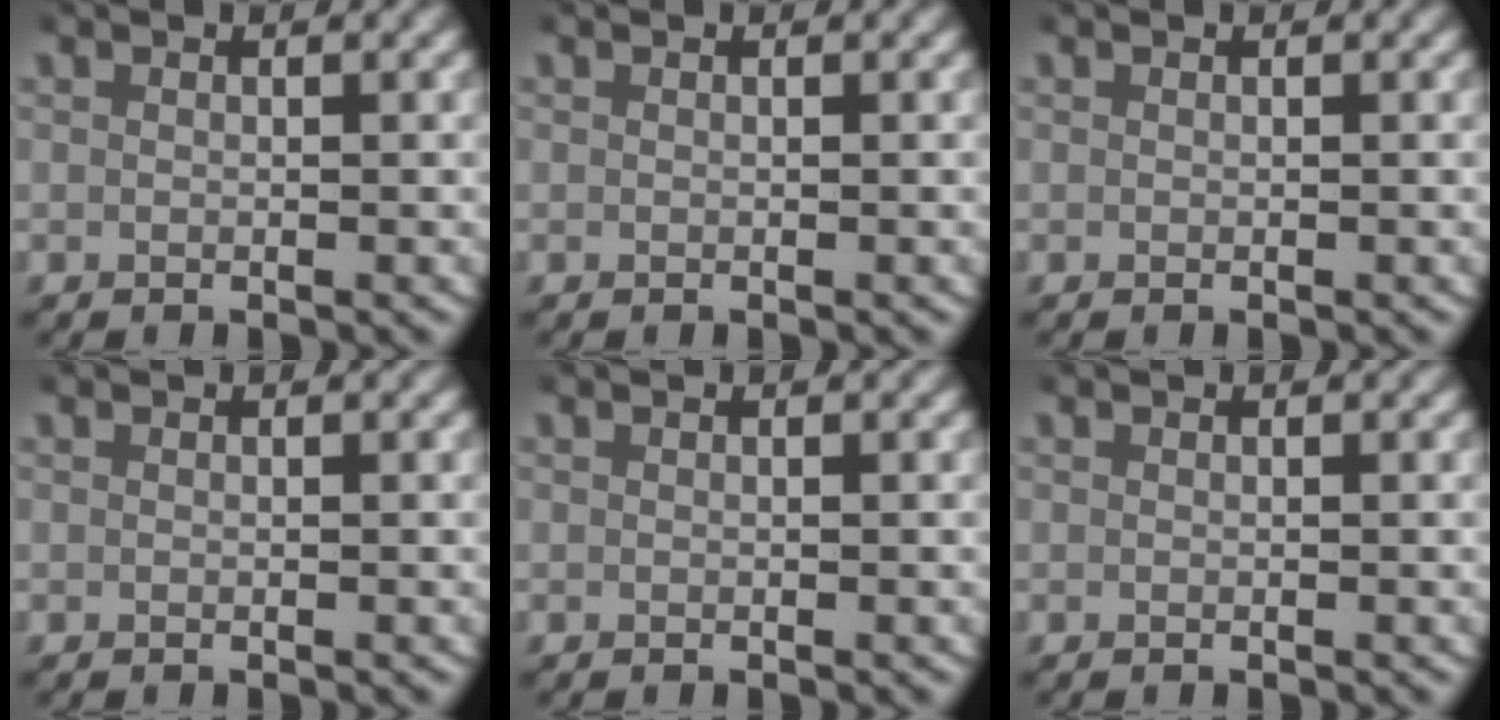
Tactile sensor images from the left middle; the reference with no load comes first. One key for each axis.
{"total": 0.0}
{"total": 0.0}
{"total": 0.0}
{"total": 0.0}
{"total": 0.0}